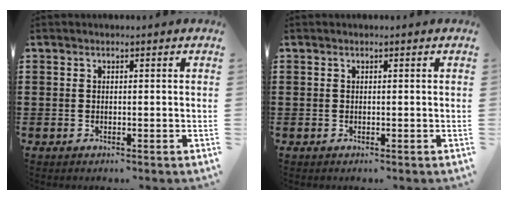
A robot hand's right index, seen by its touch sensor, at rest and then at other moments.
{"total": 0.0}